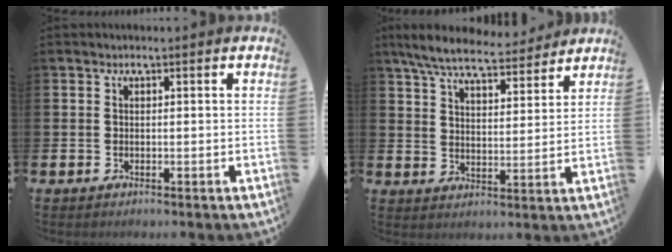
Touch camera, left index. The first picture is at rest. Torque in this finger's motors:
{"motor_torque": [1.07, -1.08, 0.65, 0.21]}